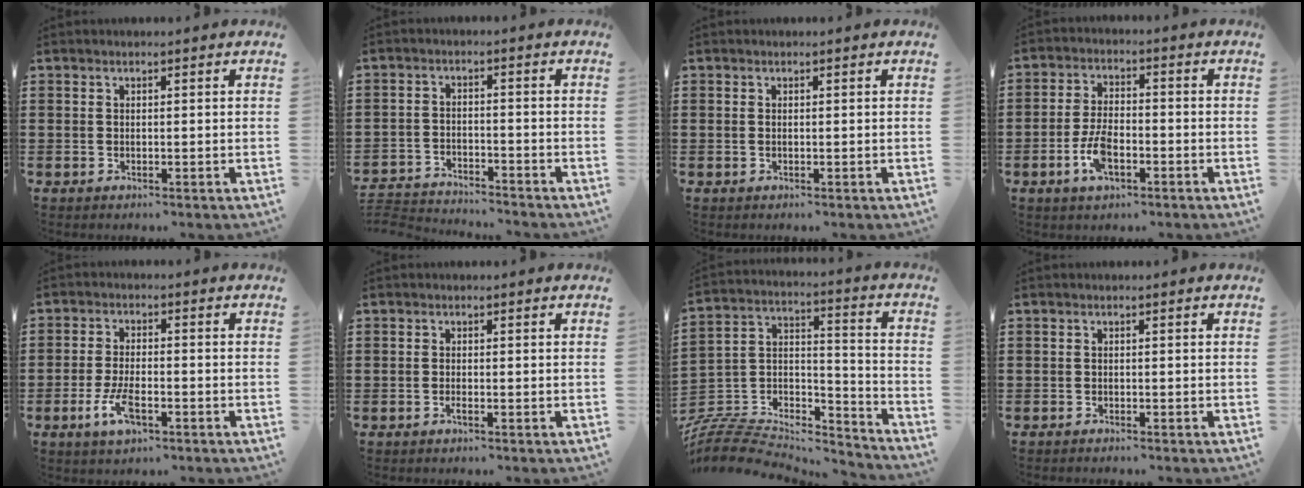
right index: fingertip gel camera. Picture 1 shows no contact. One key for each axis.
{"total": 3.7, "fx": -3.7, "fy": 0.2, "fz": -0.1, "tx": -0.012, "ty": -0.001, "tz": -0.082}
{"total": 0.0}
{"total": 6.2, "fx": -2.7, "fy": 2.8, "fz": 4.8, "tx": -0.119, "ty": -0.002, "tz": -0.058}
{"total": 5.5, "fx": -2.4, "fy": 2.2, "fz": 4.4, "tx": -0.098, "ty": -0.002, "tz": -0.049}
{"total": 0.9, "fx": -0.6, "fy": 0.1, "fz": 0.6, "tx": -0.010, "ty": -0.002, "tz": -0.011}
{"total": 8.2, "fx": -7.3, "fy": 2.9, "fz": 2.0, "tx": -0.049, "ty": 0.006, "tz": -0.148}
{"total": 0.9, "fx": -0.9, "fy": -0.1, "fz": -0.1, "tx": 0.000, "ty": -0.002, "tz": -0.018}